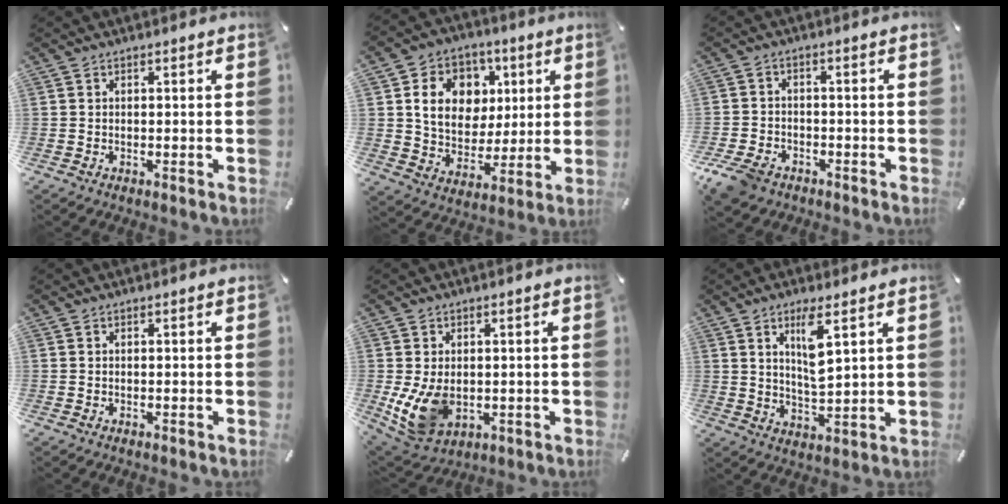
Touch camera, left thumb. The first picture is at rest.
{"total": 13.4, "force": [4.2, 11.4, 5.6], "torque": [-0.091, -0.007, 0.084]}
{"total": 6.2, "force": [-4.2, 3.9, 2.4], "torque": [-0.063, 0.016, -0.082]}
{"total": 0.0}
{"total": 10.0, "force": [-0.7, 7.6, 6.5], "torque": [-0.130, -0.008, -0.010]}
{"total": 7.9, "force": [3.9, 1.8, 6.6], "torque": [-0.116, -0.015, 0.061]}